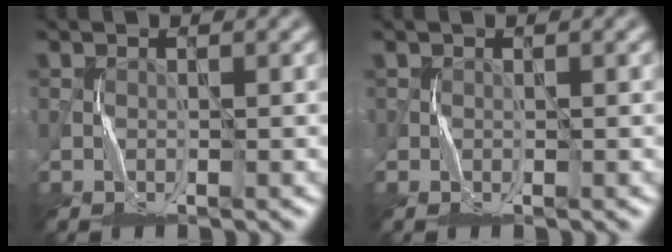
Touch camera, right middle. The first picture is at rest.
{"total": 0.8, "force": [0.0, 0.5, 0.6], "torque": [-0.011, 0.001, 0.000]}